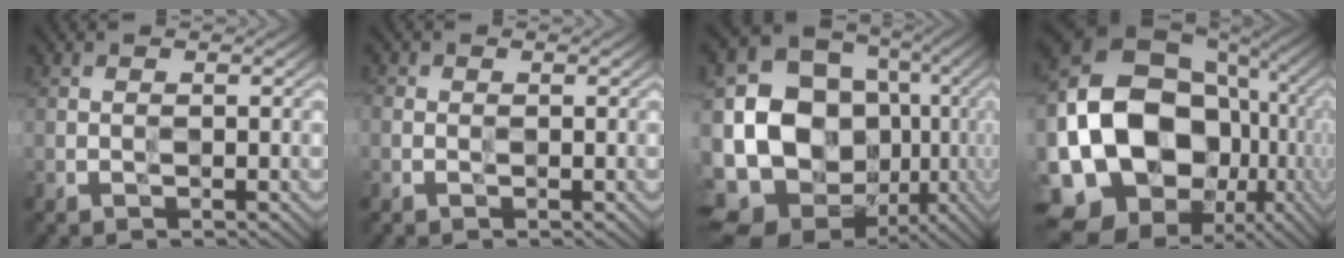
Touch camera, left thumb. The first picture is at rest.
{"total": 0.7, "force": [-0.2, 0.6, 0.3], "torque": [-0.006, -0.001, -0.006]}
{"total": 18.4, "force": [-3.5, 15.8, 8.7], "torque": [-0.189, -0.041, -0.072]}
{"total": 21.1, "force": [-4.3, 17.3, 11.4], "torque": [-0.271, -0.034, -0.073]}